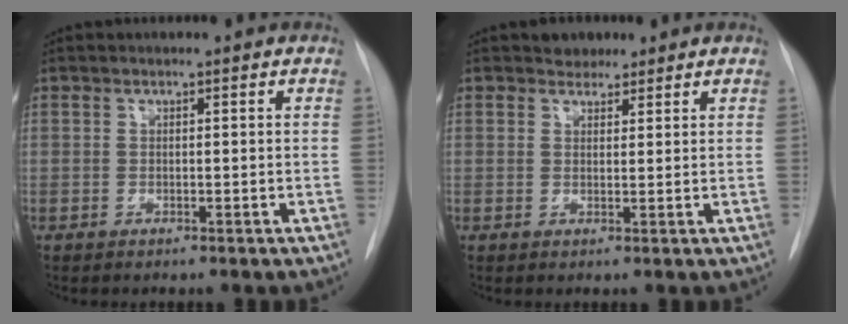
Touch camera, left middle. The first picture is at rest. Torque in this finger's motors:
{"motor_torque": [0.14, -0.13, -0.04, -0.01]}